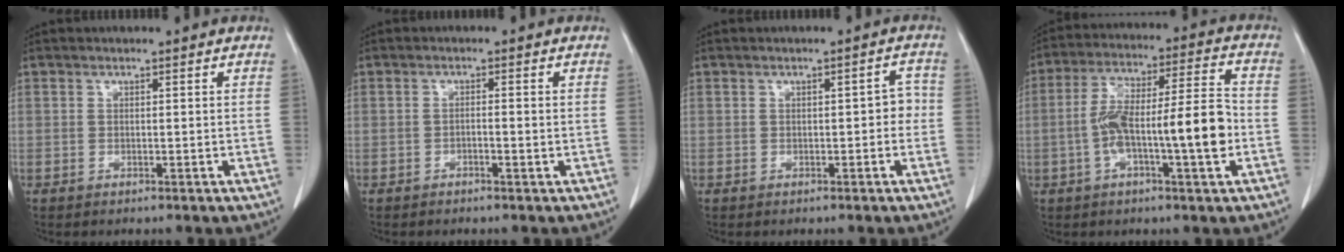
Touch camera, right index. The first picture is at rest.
{"total": 1.0, "force": [-0.6, 0.1, 0.7], "torque": [-0.011, 0.006, -0.010]}
{"total": 2.4, "force": [-0.2, 1.2, 2.1], "torque": [-0.016, 0.019, -0.003]}
{"total": 13.8, "force": [-3.2, 1.6, 13.4], "torque": [-0.241, 0.022, -0.055]}